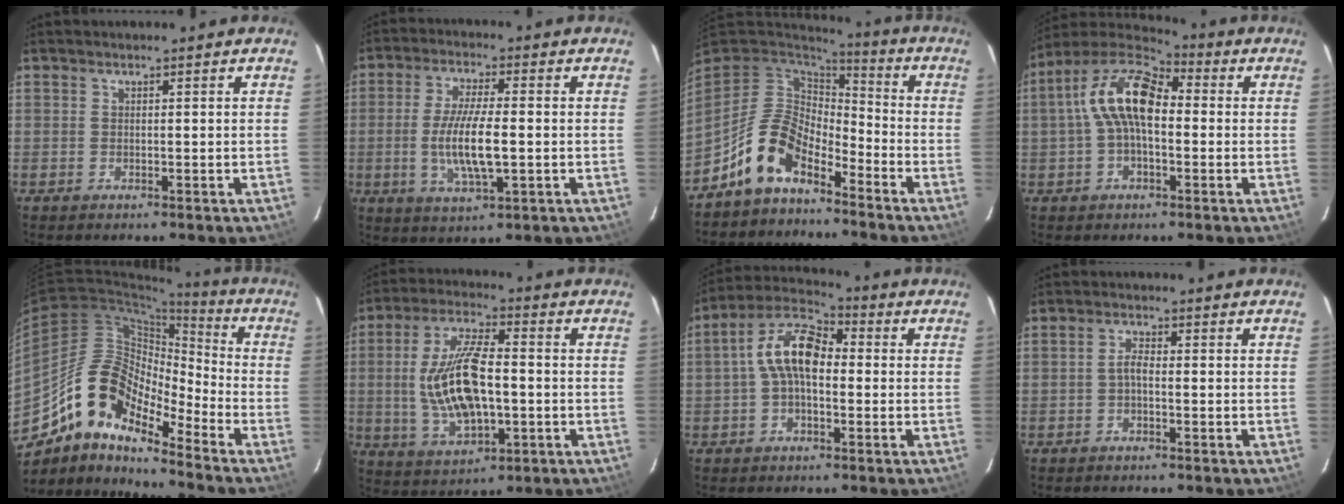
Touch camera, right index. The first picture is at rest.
{"total": 9.9, "force": [-1.3, 2.3, 9.5], "torque": [-0.186, -0.009, -0.024]}
{"total": 11.7, "force": [-7.6, 5.9, 6.7], "torque": [-0.139, 0.019, -0.147]}
{"total": 12.4, "force": [0.5, 6.2, 10.7], "torque": [-0.210, 0.031, -0.002]}
{"total": 15.5, "force": [-11.3, 5.5, 9.1], "torque": [-0.151, 0.005, -0.229]}
{"total": 15.3, "force": [-1.1, 6.4, 13.8], "torque": [-0.276, 0.002, -0.010]}
{"total": 10.1, "force": [-0.2, 5.5, 8.5], "torque": [-0.169, 0.032, -0.012]}
{"total": 1.9, "force": [-0.7, 0.7, 1.6], "torque": [-0.034, 0.008, -0.015]}